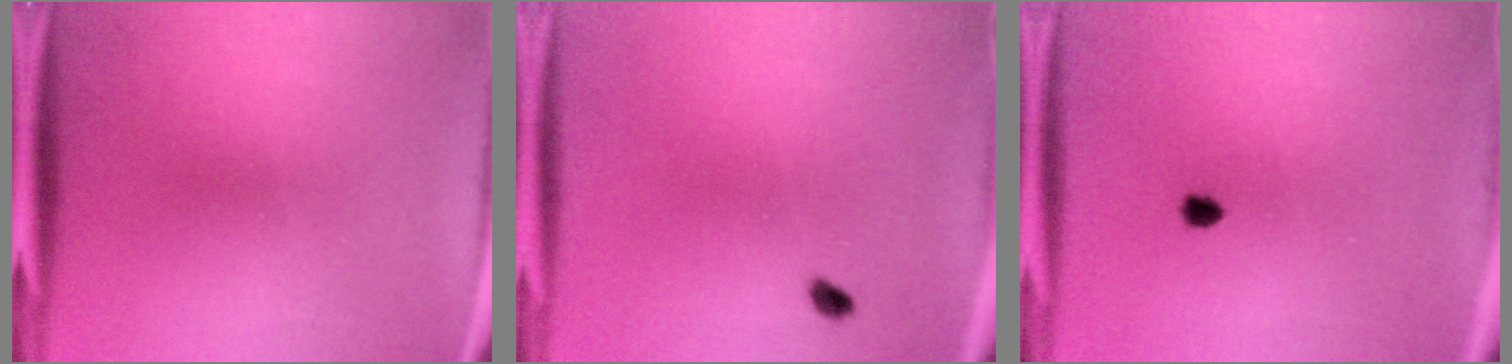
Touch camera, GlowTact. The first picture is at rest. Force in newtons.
{"total": 1.4}
{"total": 1.1}